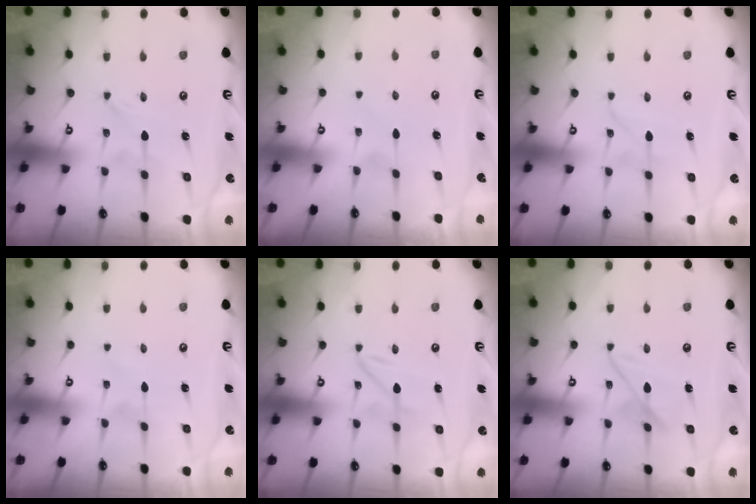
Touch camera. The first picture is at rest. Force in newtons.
{"total": 1.7, "press": 1.7, "slide": 0.2}
{"total": 2.2, "press": 2.2, "slide": 0.2}
{"total": 1.5, "press": 1.5, "slide": 0.2}
{"total": 1.9, "press": 1.9, "slide": 0.1}
{"total": 6.9, "press": 6.9, "slide": 0.4}